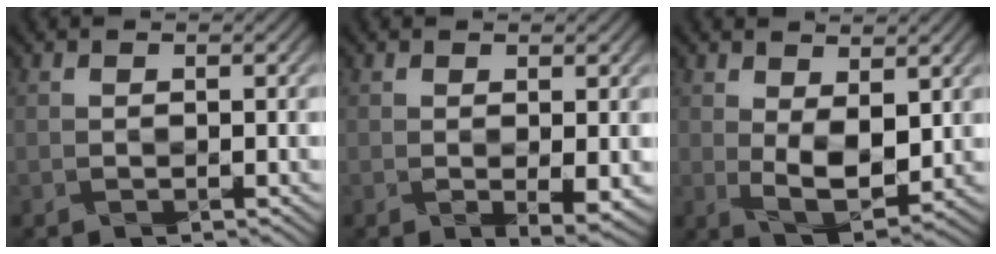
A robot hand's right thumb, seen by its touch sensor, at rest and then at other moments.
{"total": 1.9, "force": [0.2, 0.4, 1.9], "torque": [-0.040, -0.008, 0.011]}
{"total": 5.4, "force": [1.1, 2.8, 4.5], "torque": [-0.097, -0.013, 0.030]}